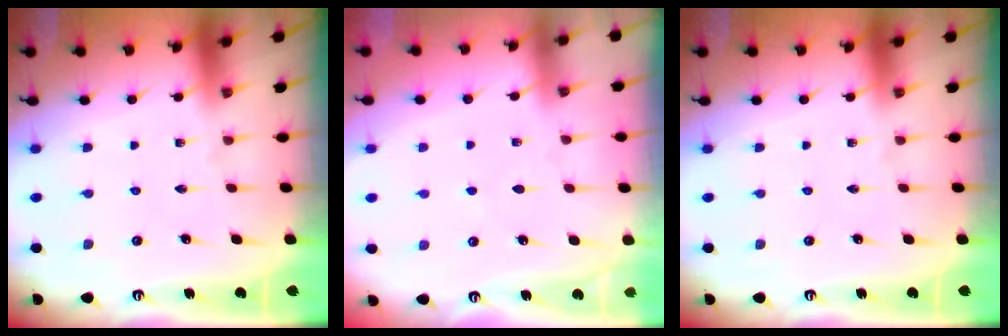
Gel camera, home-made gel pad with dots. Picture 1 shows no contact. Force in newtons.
{"total": 3.9, "press": 3.9, "slide": 0.4}
{"total": 0.0}